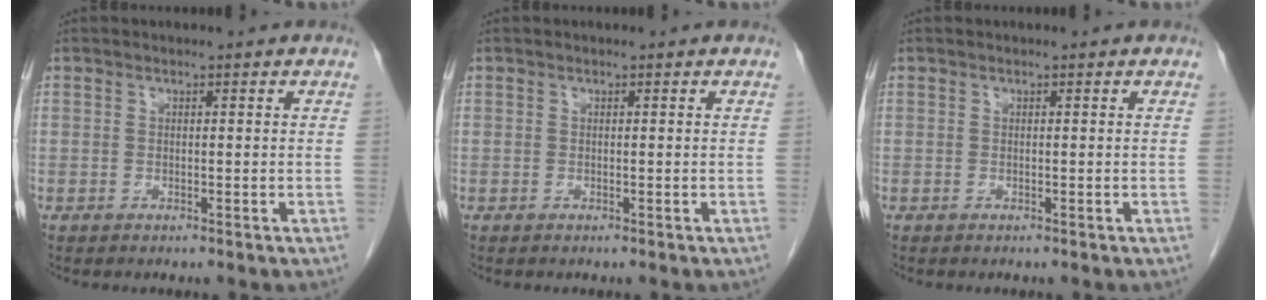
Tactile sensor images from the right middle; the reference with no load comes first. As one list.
[{"total": 0.0}, {"total": 0.0}]